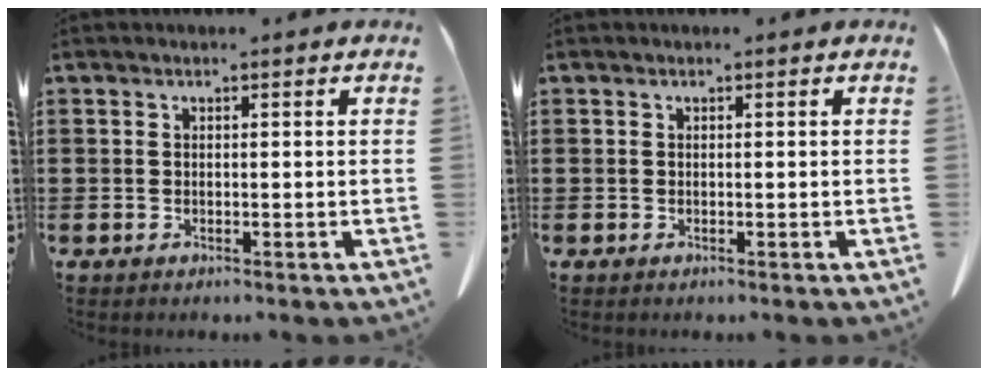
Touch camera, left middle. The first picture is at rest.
{"total": 0.0}